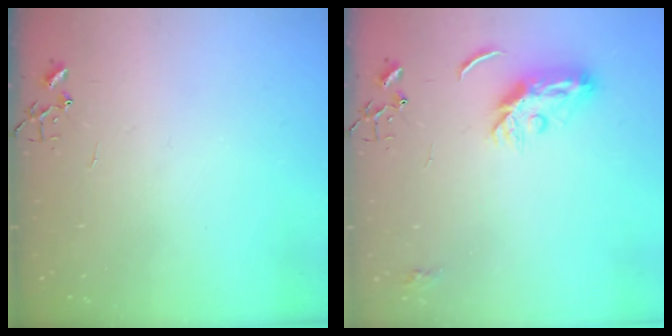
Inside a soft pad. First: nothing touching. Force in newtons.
{"total": 7.7, "press": 7.7, "slide": 0.2}